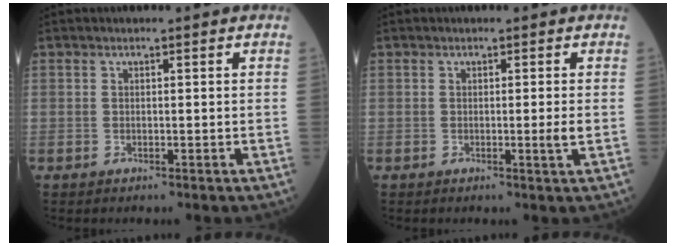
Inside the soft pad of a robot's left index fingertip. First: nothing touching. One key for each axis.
{"total": 1.7, "fx": -0.3, "fy": -0.5, "fz": 1.6, "tx": -0.025, "ty": -0.006, "tz": -0.004}